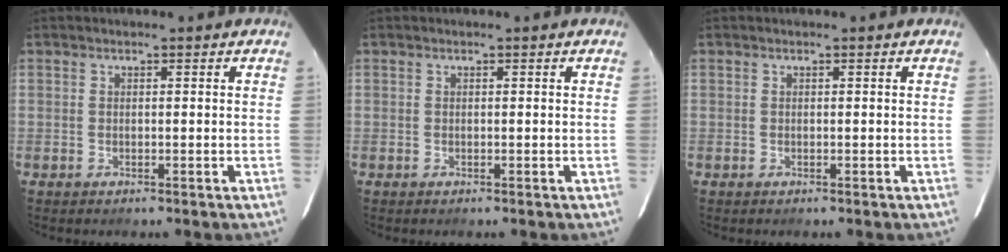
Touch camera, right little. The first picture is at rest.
{"total": 0.0}
{"total": 0.0}